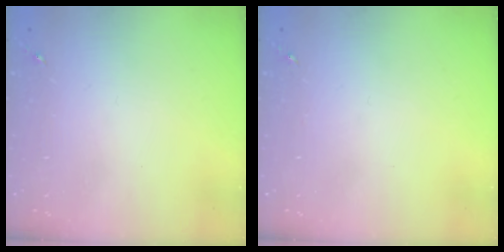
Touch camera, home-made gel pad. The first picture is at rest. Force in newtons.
{"total": 0.0}